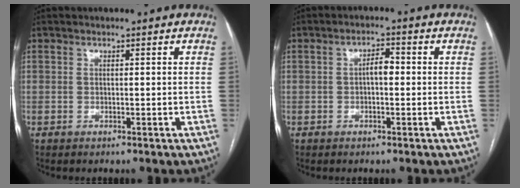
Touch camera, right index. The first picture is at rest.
{"total": 2.7, "force": [-0.1, 1.1, 2.5], "torque": [-0.037, 0.010, -0.004]}